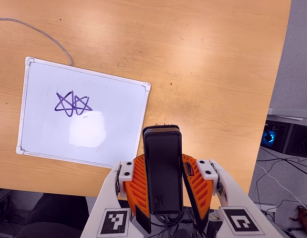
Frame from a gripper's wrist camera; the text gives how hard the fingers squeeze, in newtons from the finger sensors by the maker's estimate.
{"total": 6.3, "left": 5.5, "right": 7.2}